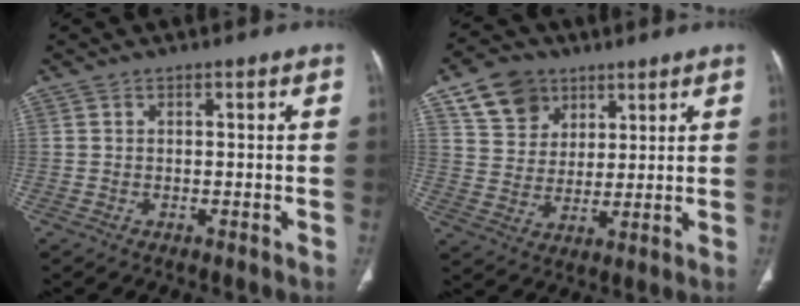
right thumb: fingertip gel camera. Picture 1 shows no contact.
{"total": 10.4, "force": [5.8, 7.8, 3.8], "torque": [-0.045, -0.018, 0.111]}